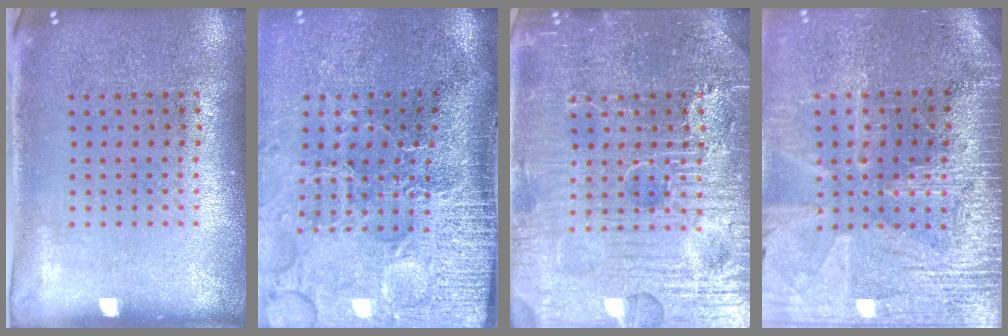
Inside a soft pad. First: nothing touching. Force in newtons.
{"total": 4.9, "press": 4.0, "slide": 2.9}
{"total": 6.8, "press": 6.8, "slide": 0.6}
{"total": 3.6, "press": 3.3, "slide": 1.5}